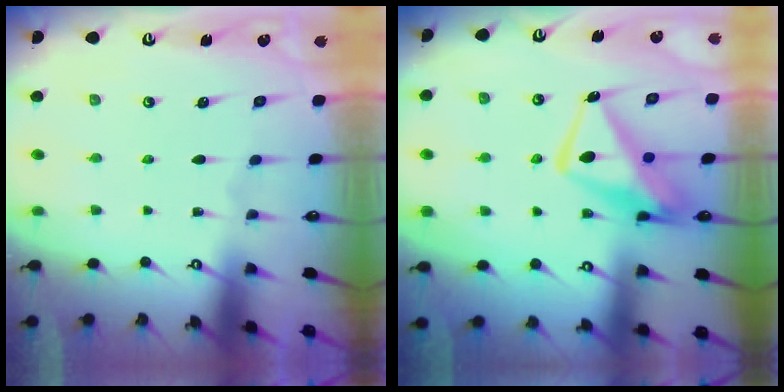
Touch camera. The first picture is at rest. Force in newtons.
{"total": 11.9, "press": 11.8, "slide": 1.3}